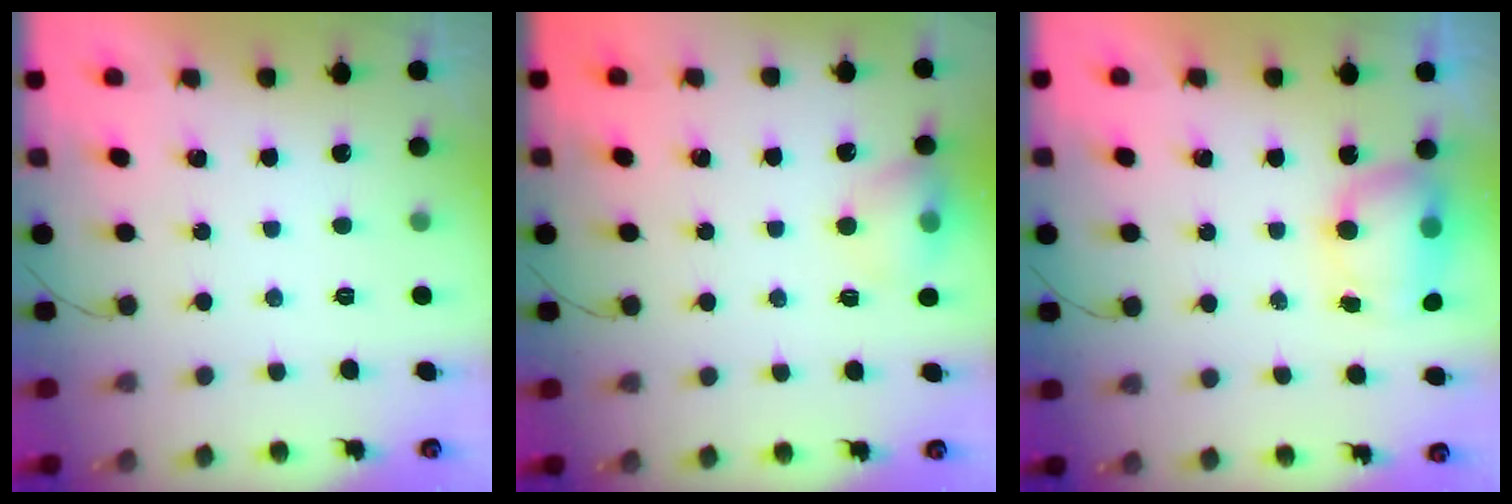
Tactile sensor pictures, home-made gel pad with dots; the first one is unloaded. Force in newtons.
{"total": 9.2, "press": 9.1, "slide": 1.2}
{"total": 8.6, "press": 7.5, "slide": 4.2}